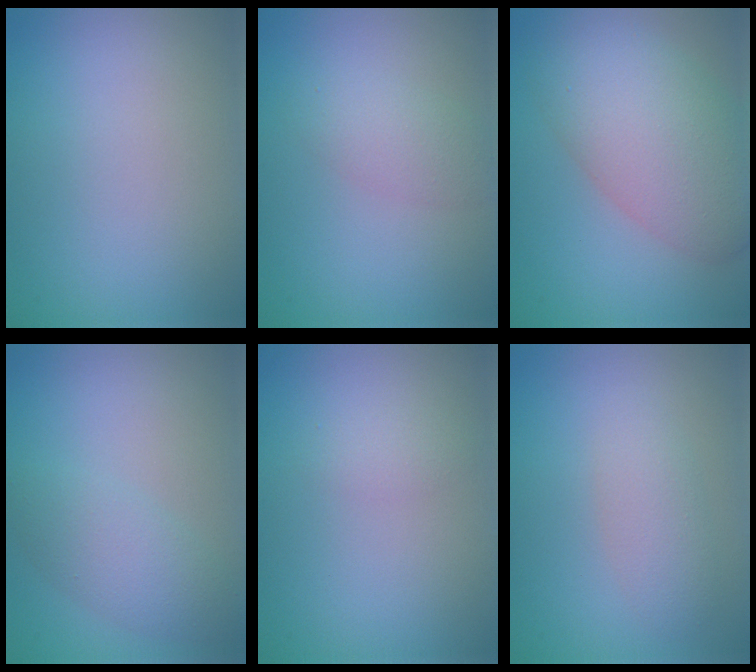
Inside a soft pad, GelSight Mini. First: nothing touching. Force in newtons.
{"total": 2.3, "press": 2.3, "slide": 0.1}
{"total": 7.9, "press": 7.9, "slide": 0.4}
{"total": 3.0, "press": 3.0, "slide": 0.1}
{"total": 1.0, "press": 1.0, "slide": 0.2}
{"total": 2.3, "press": 2.3, "slide": 0.1}